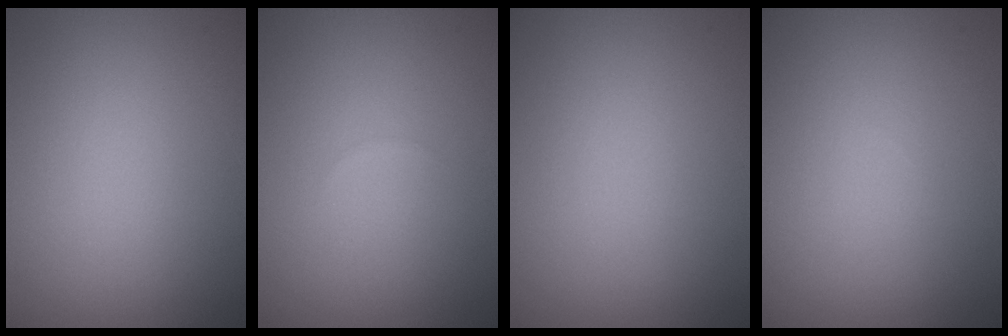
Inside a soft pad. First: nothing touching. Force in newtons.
{"total": 0.0}
{"total": 0.0}
{"total": 0.0}